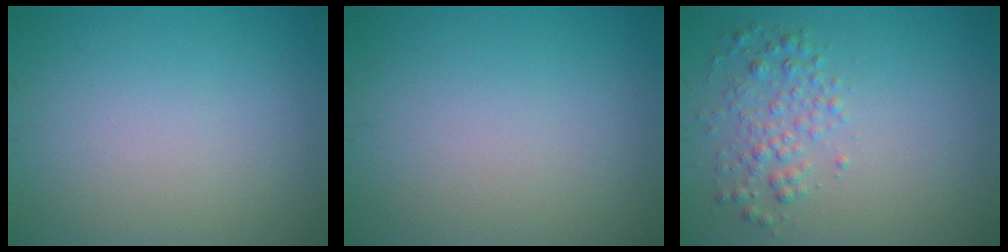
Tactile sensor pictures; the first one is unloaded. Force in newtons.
{"total": 0.0}
{"total": 2.4, "press": 2.4, "slide": 0.1}